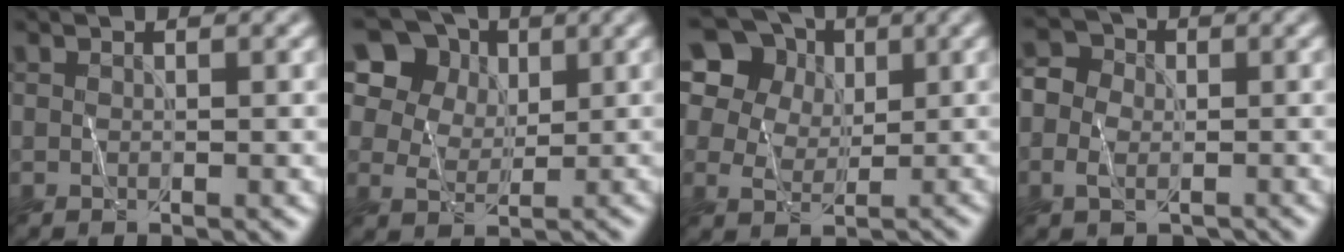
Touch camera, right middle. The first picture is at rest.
{"total": 11.7, "force": [6.4, 8.5, 4.8], "torque": [-0.127, 0.029, 0.112]}
{"total": 13.0, "force": [6.7, 9.9, 5.3], "torque": [-0.146, 0.038, 0.123]}
{"total": 4.6, "force": [-1.2, 3.9, 1.9], "torque": [-0.018, 0.009, -0.031]}